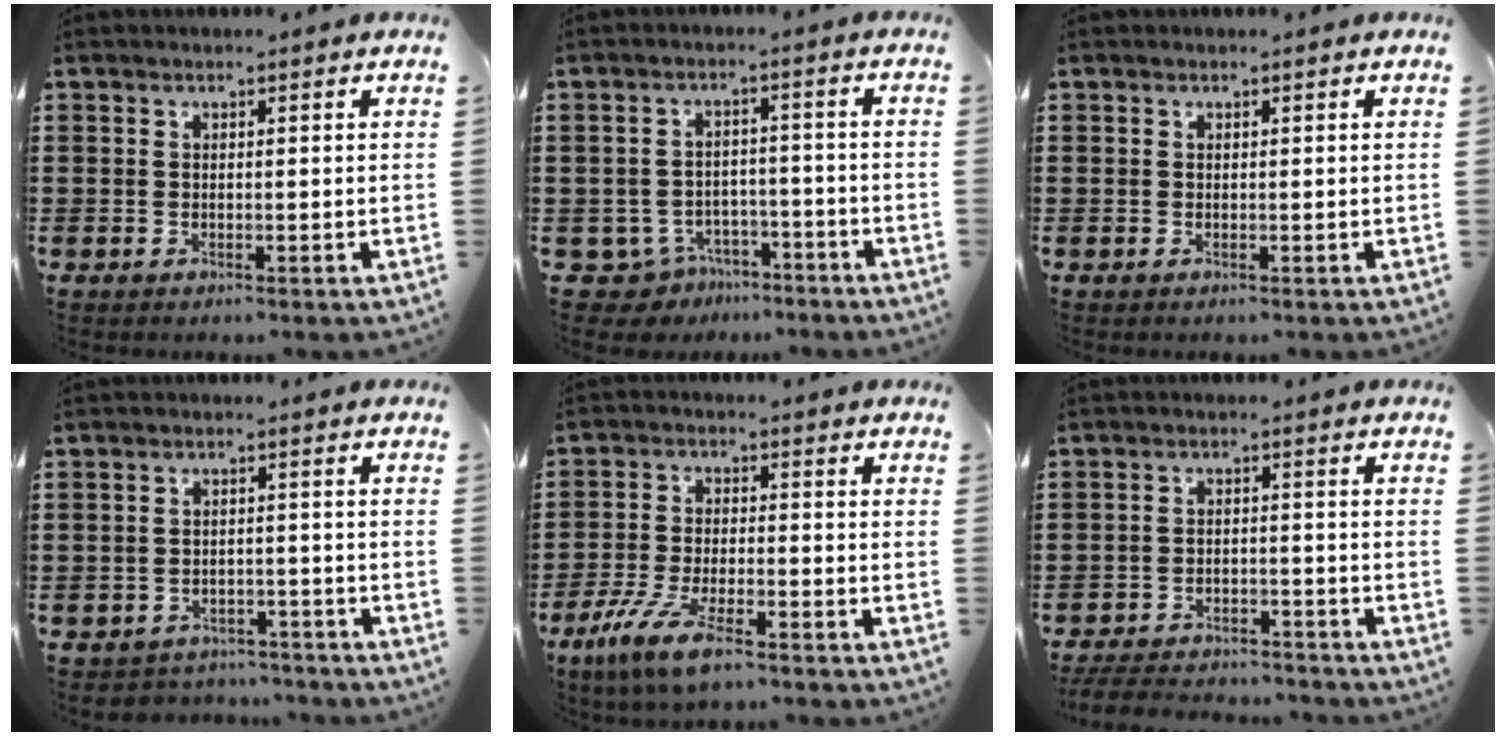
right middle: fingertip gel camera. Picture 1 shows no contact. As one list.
[{"total": 4.7, "force": [-4.1, 2.1, 0.8], "torque": [-0.043, 0.003, -0.089]}, {"total": 0.0}, {"total": 2.9, "force": [-2.8, 0.6, -0.3], "torque": [-0.003, 0.003, -0.063]}, {"total": 7.6, "force": [-5.3, 1.5, 5.2], "torque": [-0.123, -0.009, -0.104]}, {"total": 4.6, "force": [-4.6, 0.7, 0.6], "torque": [-0.022, 0.004, -0.097]}]